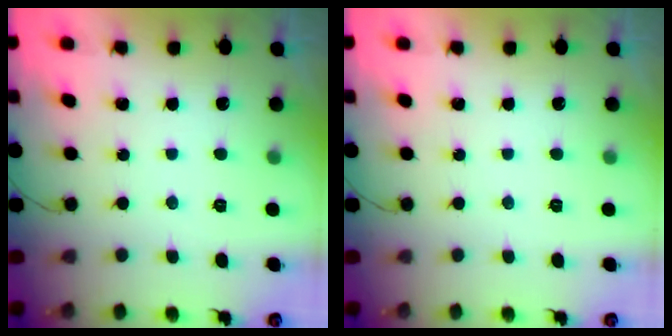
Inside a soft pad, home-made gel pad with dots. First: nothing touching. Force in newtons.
{"total": 0.0}